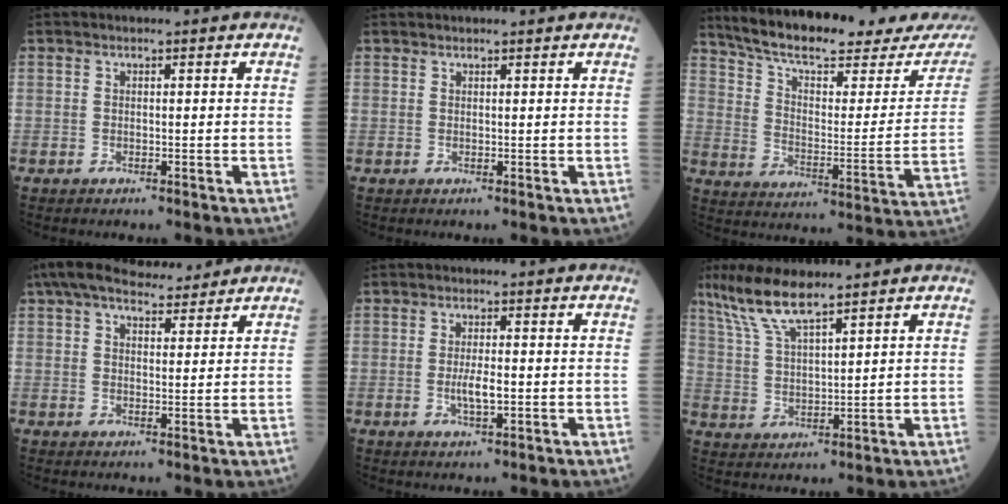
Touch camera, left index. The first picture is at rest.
{"total": 2.7, "force": [2.6, 0.3, 0.8], "torque": [-0.003, 0.025, 0.035]}
{"total": 23.9, "force": [21.0, 2.8, 11.0], "torque": [-0.166, -0.045, 0.289]}
{"total": 11.1, "force": [9.8, 2.6, 4.6], "torque": [-0.068, 0.031, 0.148]}
{"total": 2.9, "force": [-0.6, 0.6, 2.8], "torque": [-0.052, -0.004, -0.008]}
{"total": 8.3, "force": [6.4, 1.0, 5.2], "torque": [-0.107, 0.010, 0.130]}